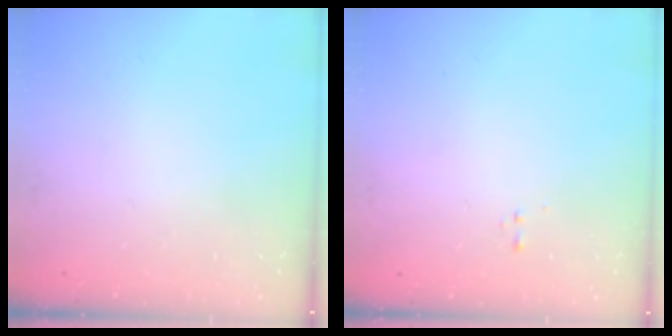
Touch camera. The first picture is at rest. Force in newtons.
{"total": 0.0}